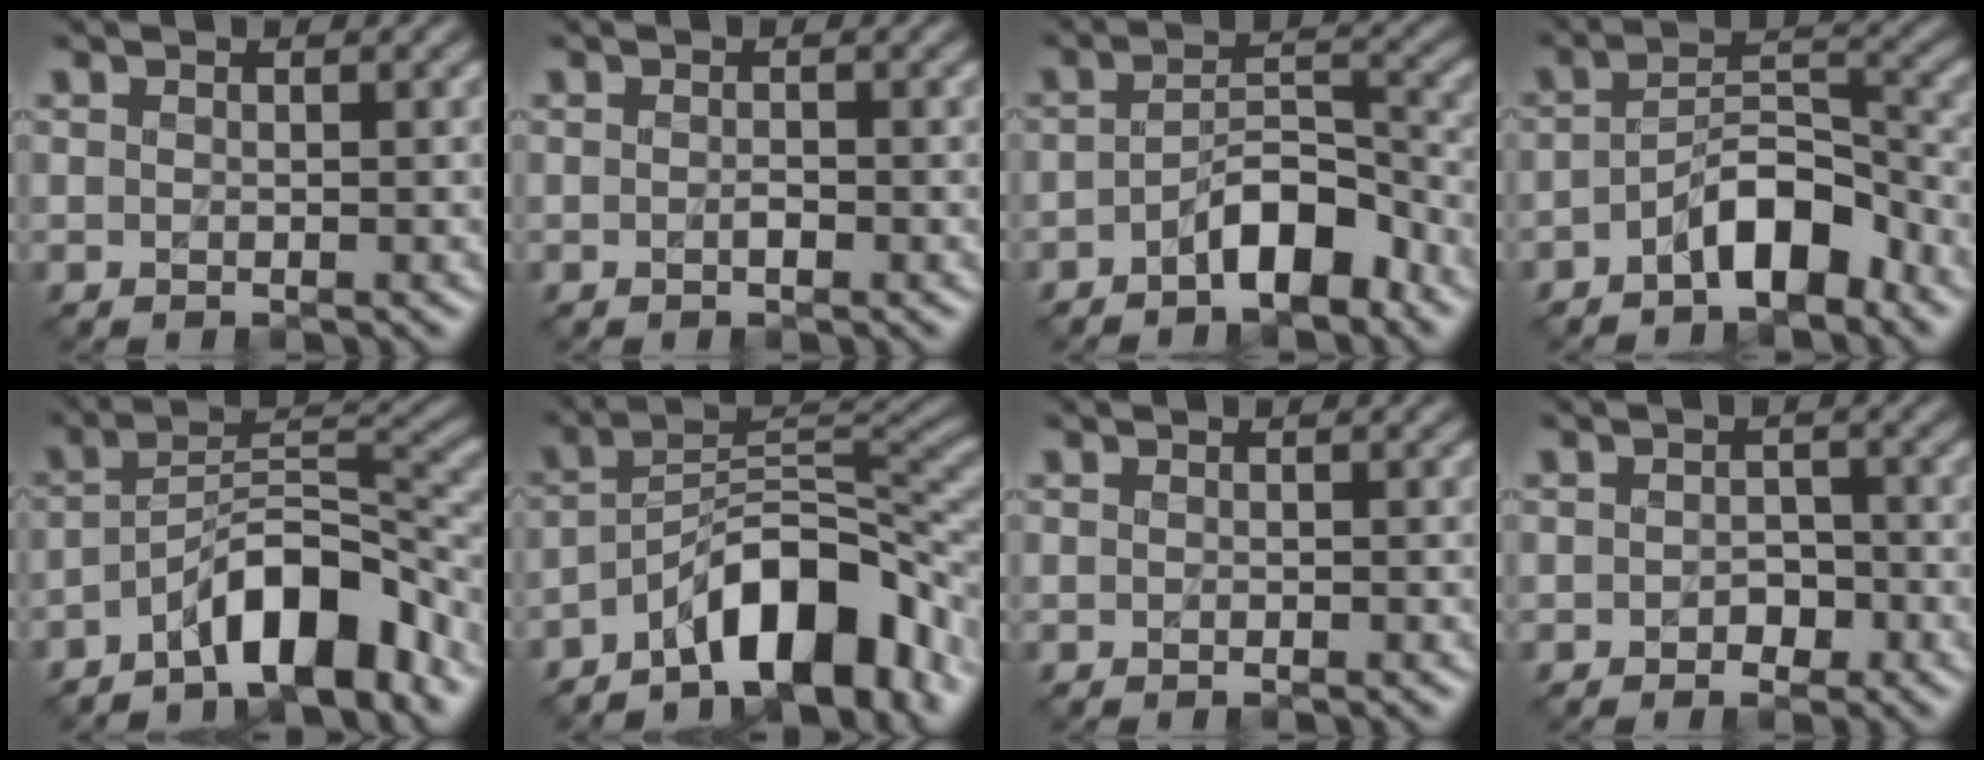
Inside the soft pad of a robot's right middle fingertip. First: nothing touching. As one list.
[{"total": 0.5, "force": [-0.2, 0.2, 0.5], "torque": [-0.011, 0.001, -0.004]}, {"total": 5.0, "force": [-2.8, 1.9, 3.7], "torque": [-0.059, 0.013, -0.050]}, {"total": 5.6, "force": [-3.1, 2.2, 4.0], "torque": [-0.066, 0.014, -0.058]}, {"total": 7.8, "force": [-5.0, 2.4, 5.4], "torque": [-0.078, 0.015, -0.092]}, {"total": 9.4, "force": [-5.7, 3.4, 6.7], "torque": [-0.088, 0.015, -0.106]}, {"total": 0.0}, {"total": 1.6, "force": [-0.7, 1.2, 0.8], "torque": [-0.012, 0.001, -0.014]}]